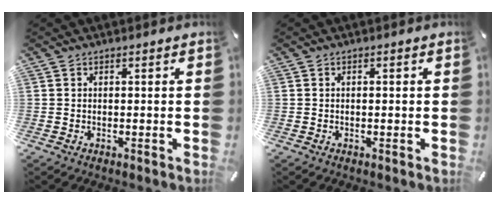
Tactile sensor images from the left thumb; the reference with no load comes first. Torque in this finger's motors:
{"motor_torque": [0.26, 0.11, -0.06, -0.01, -0.03]}